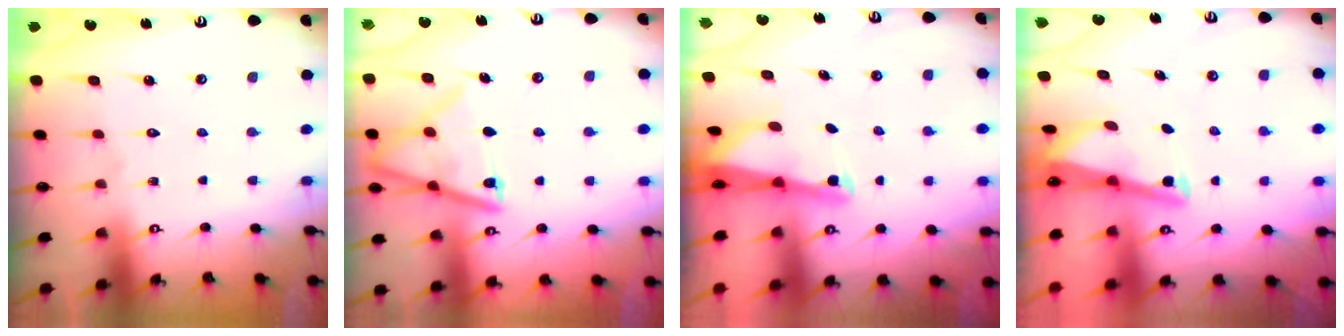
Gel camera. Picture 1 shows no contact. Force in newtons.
{"total": 15.1, "press": 15.0, "slide": 1.6}
{"total": 2.4, "press": 2.4, "slide": 0.2}
{"total": 2.9, "press": 2.8, "slide": 0.4}